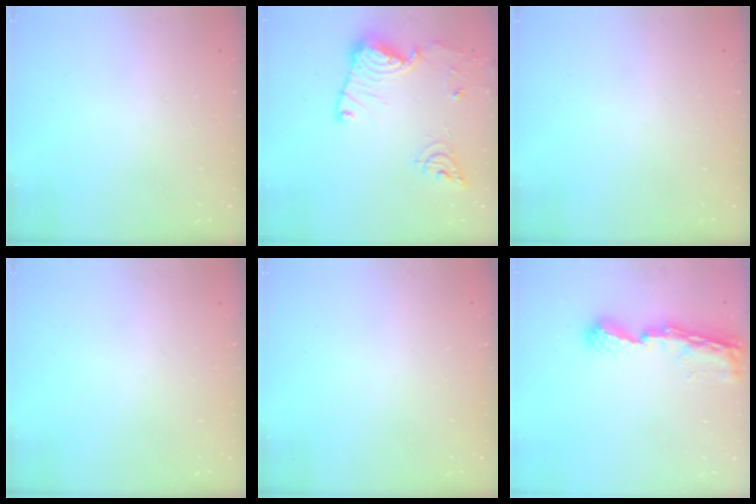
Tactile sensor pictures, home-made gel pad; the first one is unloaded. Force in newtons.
{"total": 18.4, "press": 18.3, "slide": 1.9}
{"total": 0.0}
{"total": 0.0}
{"total": 0.0}
{"total": 8.9, "press": 8.9, "slide": 0.9}